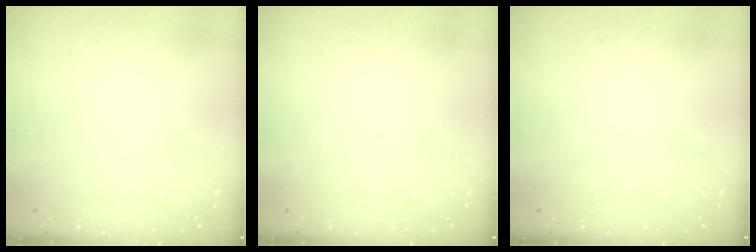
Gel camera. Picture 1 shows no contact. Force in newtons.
{"total": 0.0}
{"total": 0.0}